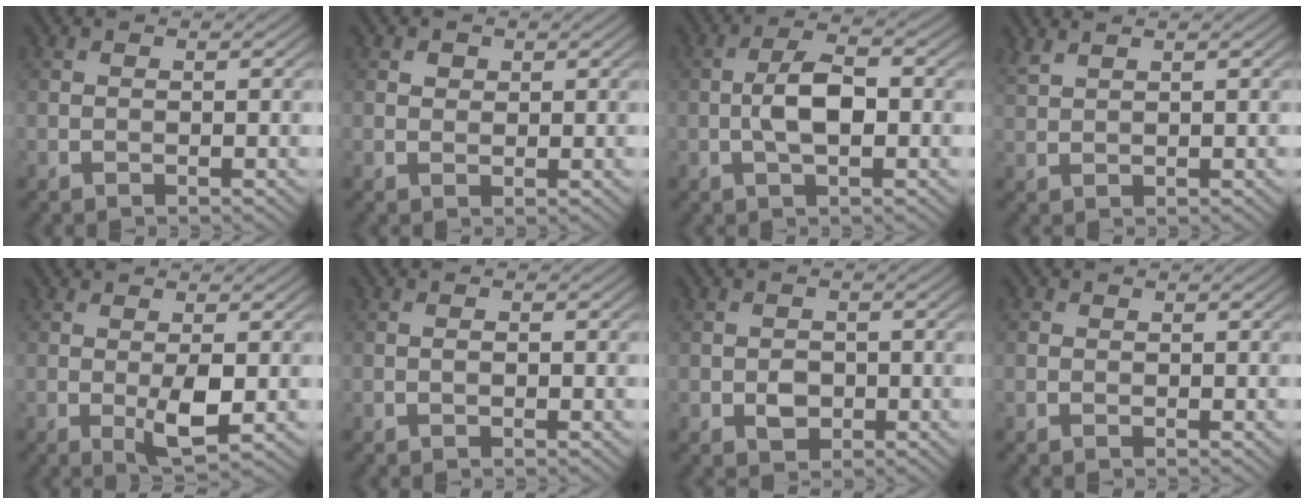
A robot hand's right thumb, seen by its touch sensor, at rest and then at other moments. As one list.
[{"total": 1.3, "force": [0.7, 1.0, 0.4], "torque": [-0.007, 0.000, 0.011]}, {"total": 5.3, "force": [-0.6, 2.2, 4.8], "torque": [-0.097, 0.009, -0.018]}, {"total": 1.8, "force": [1.6, 0.3, 0.8], "torque": [-0.025, 0.005, 0.041]}, {"total": 3.8, "force": [-0.5, 1.1, 3.6], "torque": [-0.069, -0.005, -0.007]}, {"total": 0.7, "force": [-0.1, 0.3, 0.6], "torque": [-0.011, 0.002, -0.003]}, {"total": 2.4, "force": [-0.7, 1.9, 1.3], "torque": [-0.023, -0.005, -0.013]}, {"total": 0.5, "force": [0.0, 0.5, 0.1], "torque": [0.002, -0.003, -0.003]}]